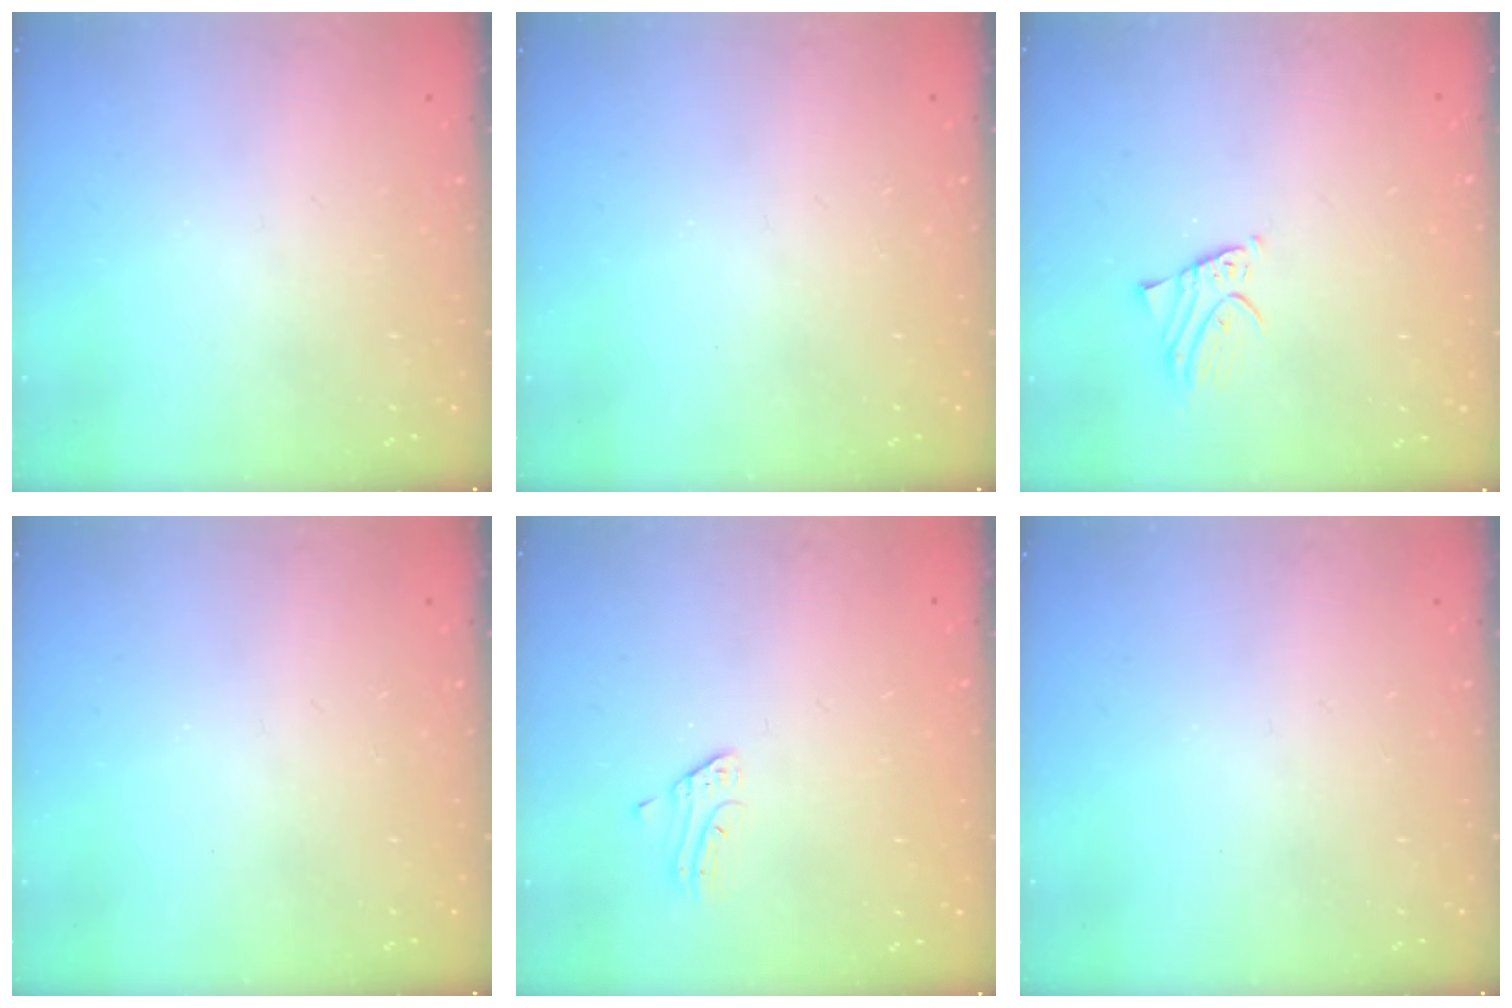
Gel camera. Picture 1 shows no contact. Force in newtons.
{"total": 0.0}
{"total": 1.9, "press": 1.9, "slide": 0.1}
{"total": 0.0}
{"total": 2.4, "press": 2.4, "slide": 0.2}
{"total": 0.0}